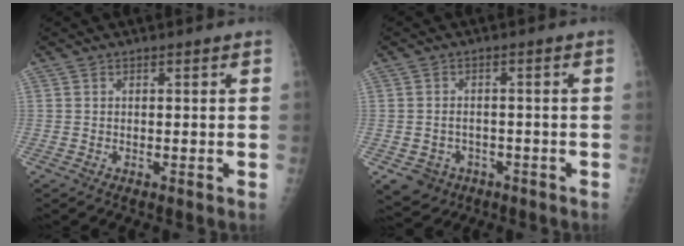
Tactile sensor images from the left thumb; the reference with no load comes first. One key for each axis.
{"total": 6.2, "fx": -2.9, "fy": 5.1, "fz": 1.9, "tx": -0.023, "ty": 0.021, "tz": -0.032}